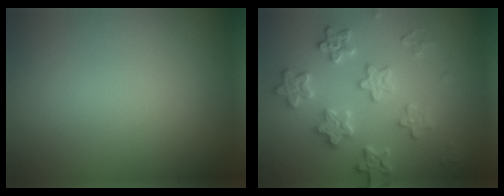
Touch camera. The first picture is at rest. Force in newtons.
{"total": 3.8, "press": 3.8, "slide": 0.3}